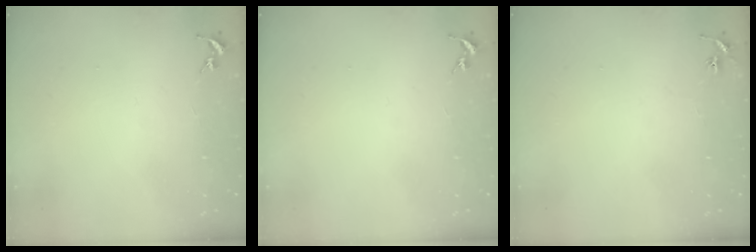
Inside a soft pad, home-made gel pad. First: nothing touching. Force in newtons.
{"total": 0.0}
{"total": 2.9, "press": 2.9, "slide": 0.3}